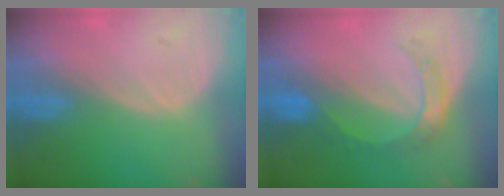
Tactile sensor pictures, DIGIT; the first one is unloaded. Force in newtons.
{"total": 5.3, "press": 4.8, "slide": 2.2}